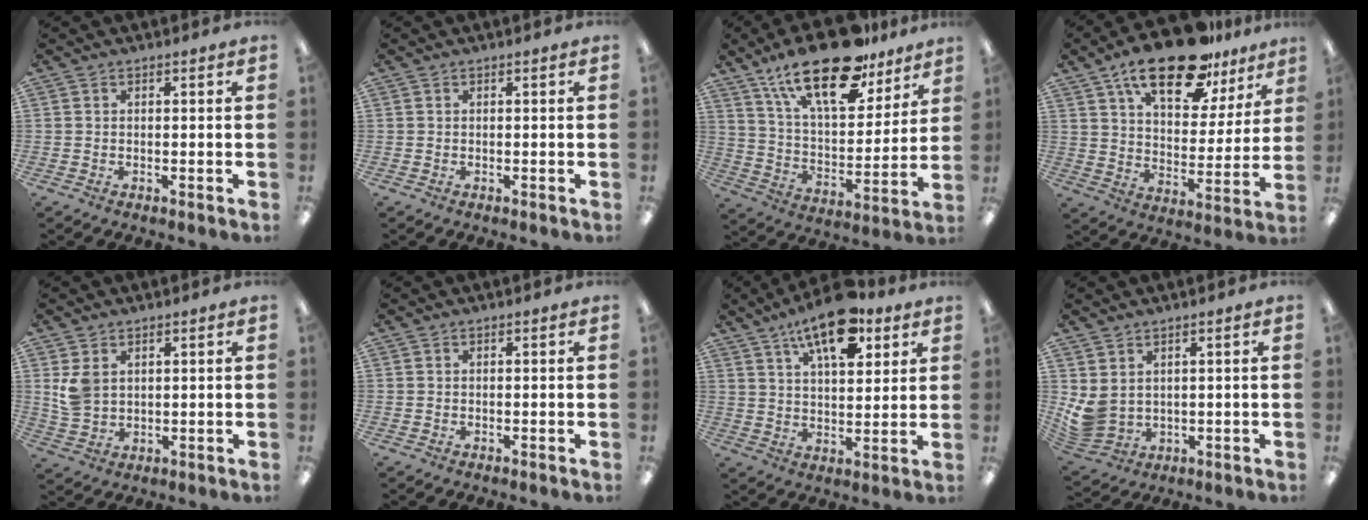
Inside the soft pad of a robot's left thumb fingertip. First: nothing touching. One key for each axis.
{"total": 0.0}
{"total": 23.2, "fx": 16.0, "fy": 9.4, "fz": 14.0, "tx": -0.231, "ty": -0.090, "tz": 0.275}
{"total": 20.3, "fx": 14.3, "fy": 8.3, "fz": 11.7, "tx": -0.187, "ty": -0.076, "tz": 0.241}
{"total": 5.5, "fx": 2.3, "fy": 4.0, "fz": 3.0, "tx": -0.063, "ty": -0.003, "tz": 0.044}
{"total": 0.0}
{"total": 14.7, "fx": 9.0, "fy": 6.5, "fz": 9.6, "tx": -0.145, "ty": -0.039, "tz": 0.151}
{"total": 5.1, "fx": 2.1, "fy": 3.9, "fz": 2.5, "tx": -0.075, "ty": -0.018, "tz": 0.041}